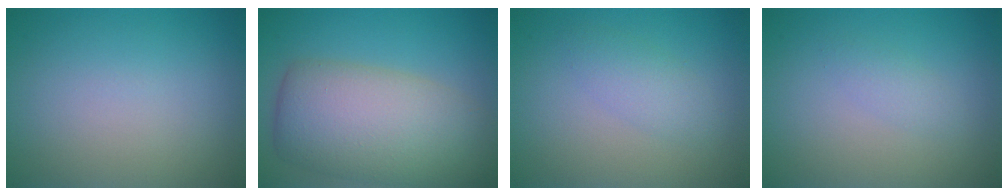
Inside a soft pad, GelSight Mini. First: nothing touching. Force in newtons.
{"total": 9.7, "press": 9.7, "slide": 0.4}
{"total": 2.1, "press": 2.1, "slide": 0.1}
{"total": 1.2, "press": 1.2, "slide": 0.1}